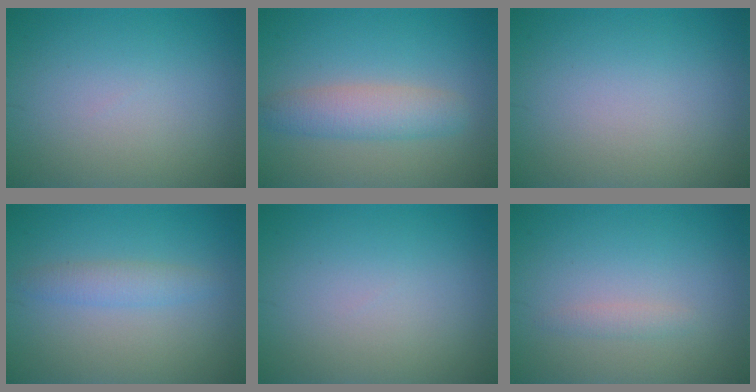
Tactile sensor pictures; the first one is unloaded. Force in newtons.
{"total": 3.5, "press": 3.5, "slide": 0.1}
{"total": 0.0}
{"total": 1.9, "press": 1.9, "slide": 0.0}
{"total": 0.0}
{"total": 0.9, "press": 0.9, "slide": 0.1}